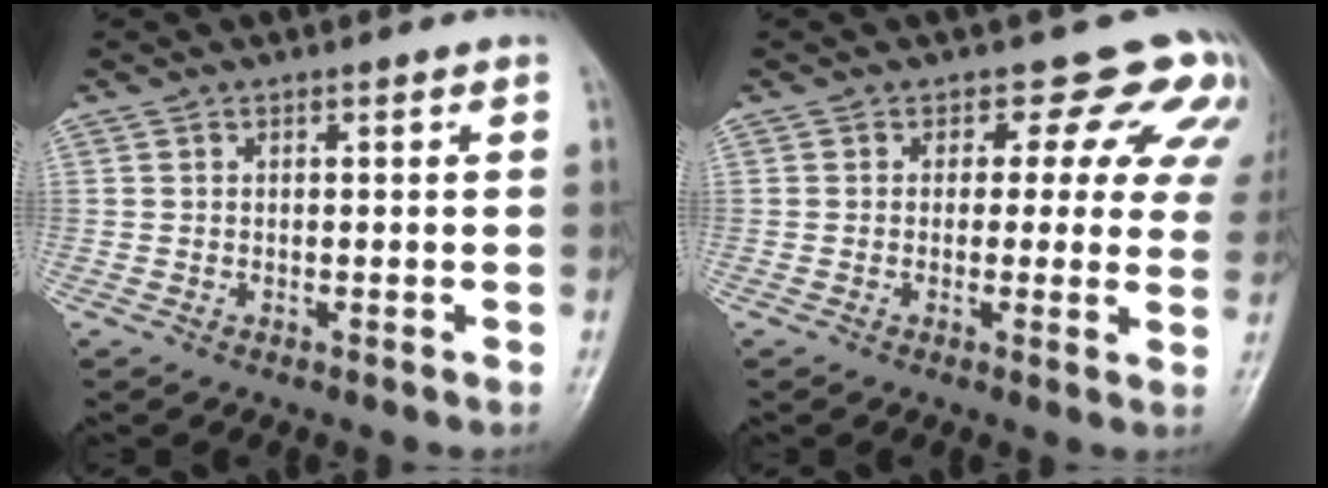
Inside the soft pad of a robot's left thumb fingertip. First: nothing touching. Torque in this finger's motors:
{"motor_torque": [0.21, 0.17, -0.06, -0.41, 0.08]}